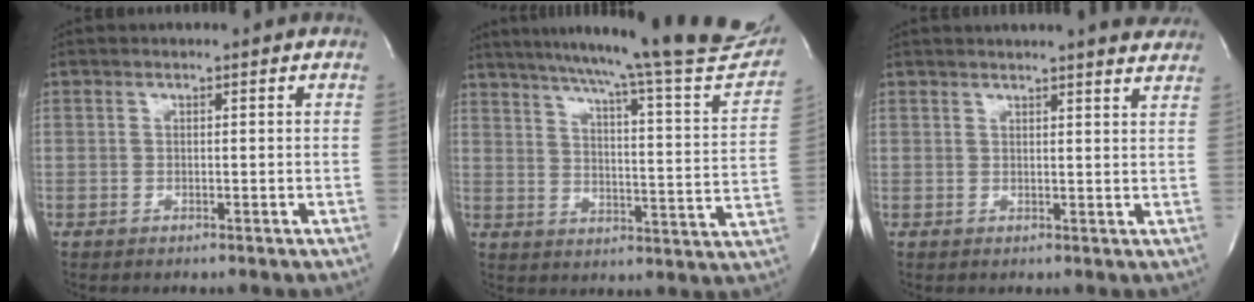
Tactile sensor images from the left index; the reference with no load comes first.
{"total": 27.4, "force": [24.1, 0.9, 13.0], "torque": [-0.199, -0.074, 0.301]}
{"total": 10.4, "force": [9.7, 0.3, 3.8], "torque": [-0.052, 0.003, 0.101]}